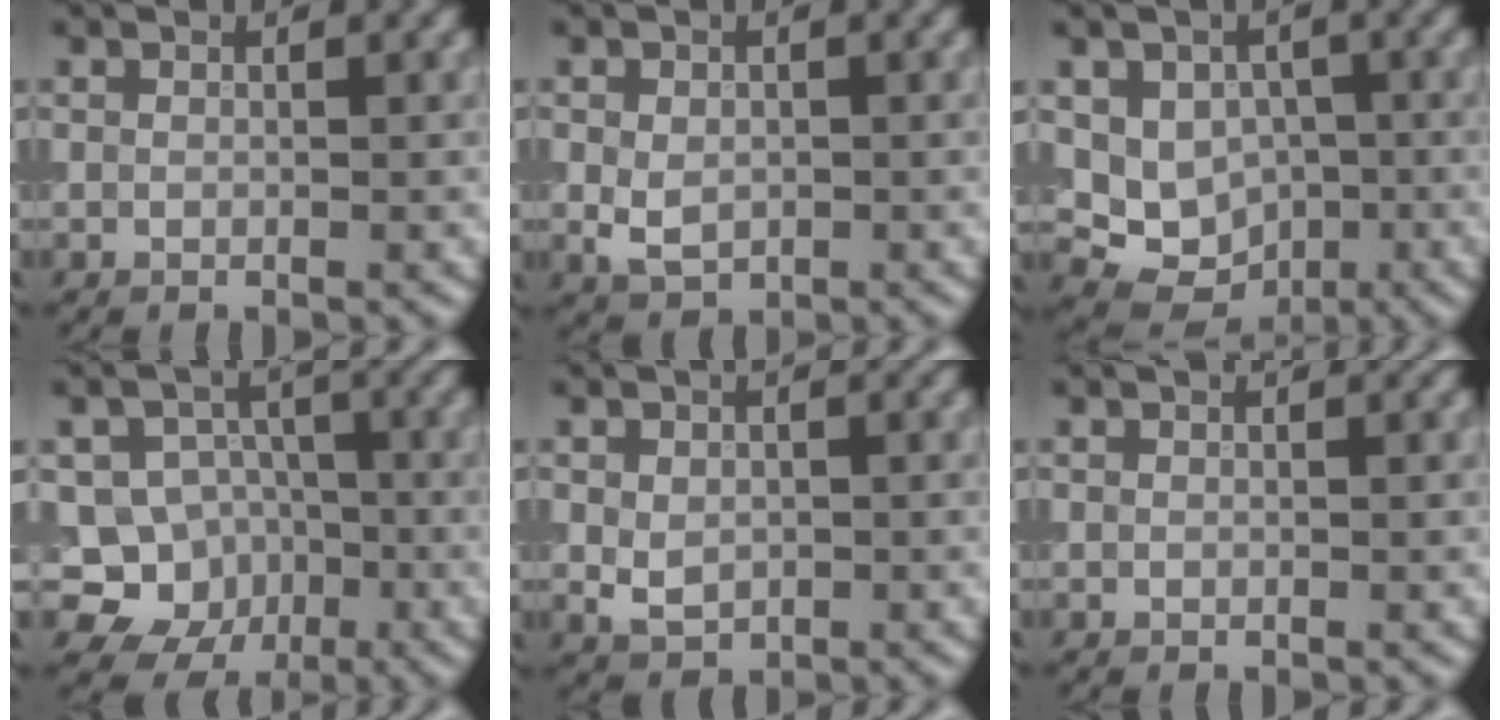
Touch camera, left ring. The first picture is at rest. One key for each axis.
{"total": 2.8, "fx": -0.4, "fy": 2.1, "fz": 1.8, "tx": -0.036, "ty": -0.004, "tz": -0.008}
{"total": 6.8, "fx": 0.0, "fy": 5.7, "fz": 3.6, "tx": -0.047, "ty": -0.009, "tz": 0.002}
{"total": 7.5, "fx": -2.5, "fy": 6.8, "fz": 1.8, "tx": -0.006, "ty": 0.010, "tz": -0.066}
{"total": 2.4, "fx": -0.1, "fy": 1.8, "fz": 1.5, "tx": -0.027, "ty": -0.002, "tz": -0.002}
{"total": 0.0}